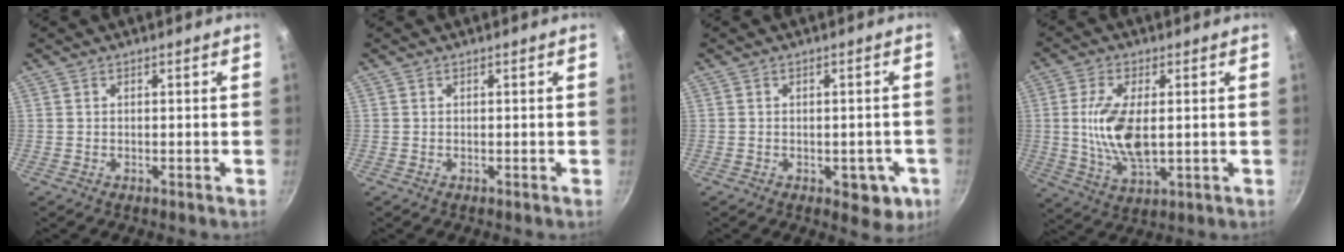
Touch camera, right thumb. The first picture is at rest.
{"total": 0.0}
{"total": 5.6, "force": [-2.2, 3.2, 4.1], "torque": [-0.021, 0.008, -0.023]}
{"total": 11.3, "force": [0.4, 5.2, 10.1], "torque": [-0.201, -0.014, 0.015]}